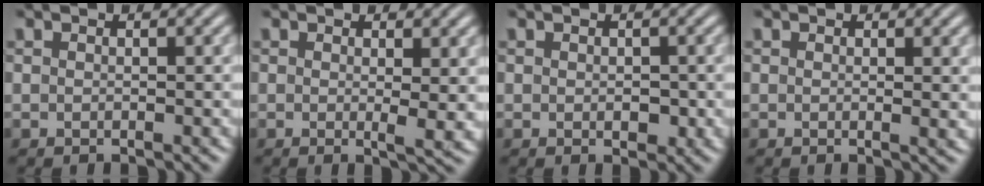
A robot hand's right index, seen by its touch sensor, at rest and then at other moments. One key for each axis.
{"total": 1.8, "fx": 0.5, "fy": 0.0, "fz": 1.7, "tx": -0.027, "ty": -0.009, "tz": 0.007}
{"total": 1.1, "fx": -0.2, "fy": 0.7, "fz": 0.8, "tx": -0.016, "ty": -0.010, "tz": 0.002}
{"total": 0.7, "fx": 0.3, "fy": -0.1, "fz": 0.6, "tx": -0.010, "ty": -0.006, "tz": 0.005}